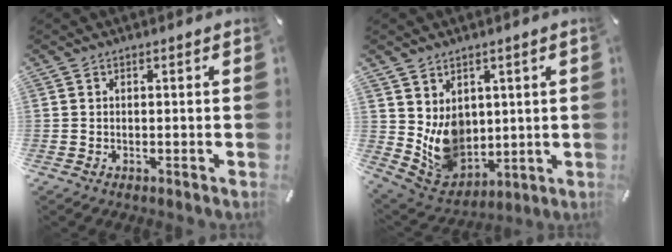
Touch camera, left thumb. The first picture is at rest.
{"total": 9.9, "force": [2.4, 8.9, 3.6], "torque": [-0.074, -0.039, 0.054]}